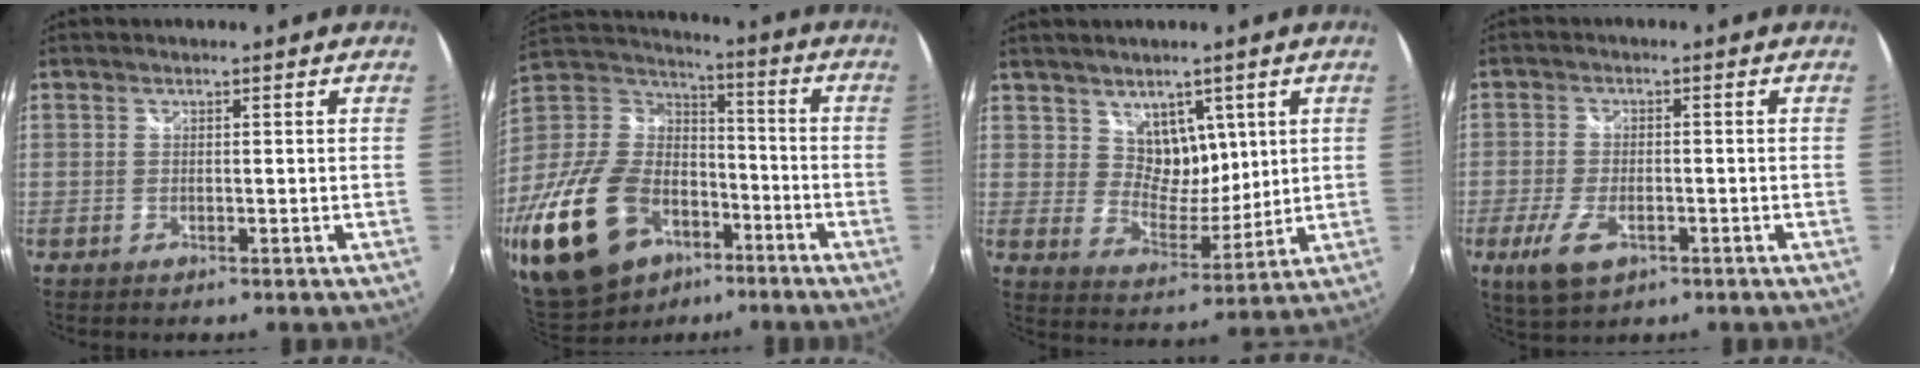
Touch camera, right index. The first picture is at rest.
{"total": 29.8, "force": [-14.9, 18.1, 18.4], "torque": [-0.413, -0.010, -0.248]}
{"total": 7.6, "force": [3.8, 5.6, 3.5], "torque": [-0.046, -0.004, 0.073]}
{"total": 7.7, "force": [-3.6, 3.8, 5.7], "torque": [-0.136, -0.017, -0.064]}